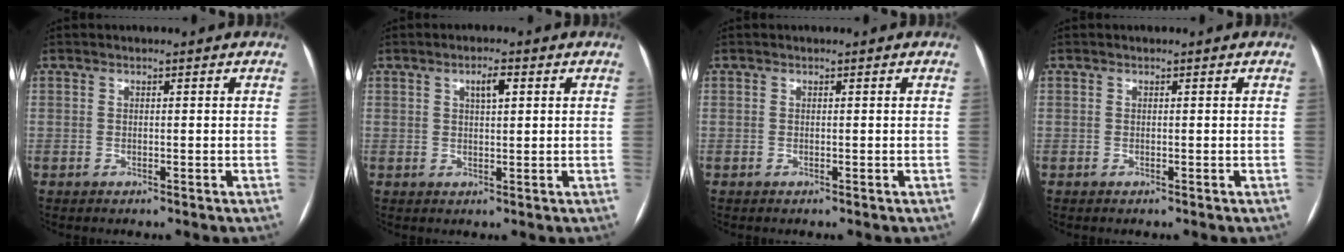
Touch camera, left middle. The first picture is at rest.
{"total": 2.8, "force": [1.2, 0.7, 2.5], "torque": [-0.043, 0.003, 0.019]}
{"total": 0.0}
{"total": 0.0}